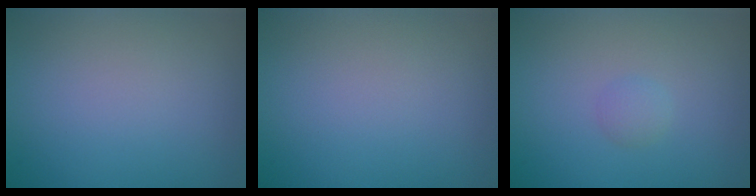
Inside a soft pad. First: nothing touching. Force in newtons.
{"total": 0.0}
{"total": 1.0, "press": 1.0, "slide": 0.0}